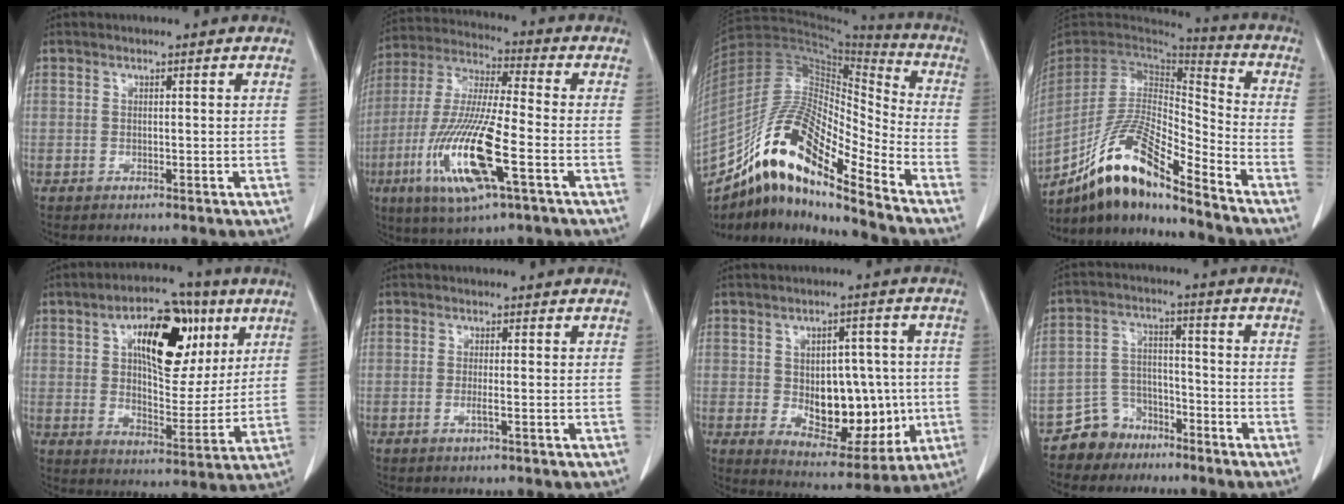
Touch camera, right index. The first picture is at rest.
{"total": 17.0, "force": [-5.9, 2.0, 15.8], "torque": [-0.330, -0.021, -0.105]}
{"total": 19.0, "force": [-13.4, 3.6, 13.0], "torque": [-0.261, 0.021, -0.242]}
{"total": 16.6, "force": [-11.9, 2.7, 11.3], "torque": [-0.213, 0.006, -0.216]}
{"total": 16.6, "force": [6.3, 7.9, 13.2], "torque": [-0.204, 0.024, 0.101]}
{"total": 1.2, "force": [-0.4, -0.2, 1.1], "torque": [-0.020, -0.001, -0.004]}
{"total": 13.6, "force": [-0.9, 7.7, 11.2], "torque": [-0.156, 0.011, 0.011]}
{"total": 6.8, "force": [-5.3, 4.3, 0.2], "torque": [0.004, 0.017, -0.097]}